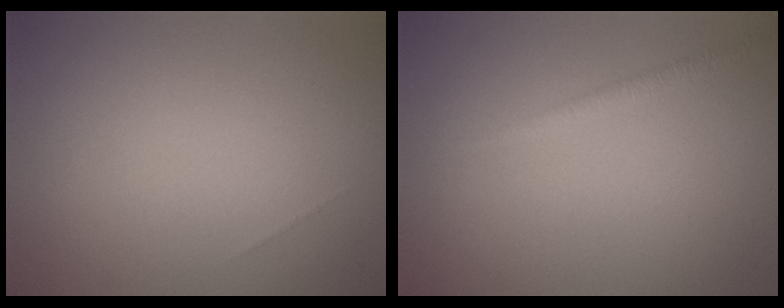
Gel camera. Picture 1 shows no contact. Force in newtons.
{"total": 1.1, "press": 1.1, "slide": 0.0}